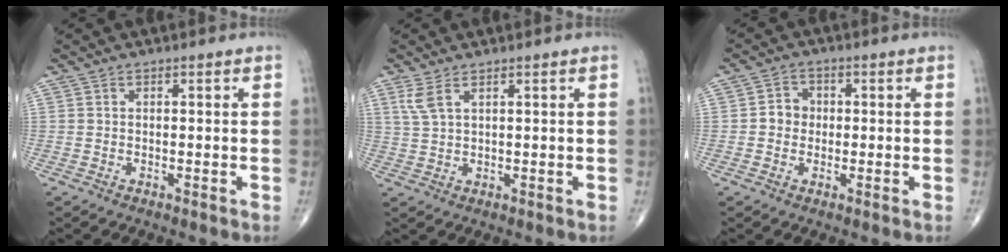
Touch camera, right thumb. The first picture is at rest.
{"total": 3.3, "force": [1.9, 1.1, 2.5], "torque": [-0.064, 0.003, 0.049]}
{"total": 3.6, "force": [-0.2, 3.2, 1.5], "torque": [-0.008, 0.011, -0.011]}